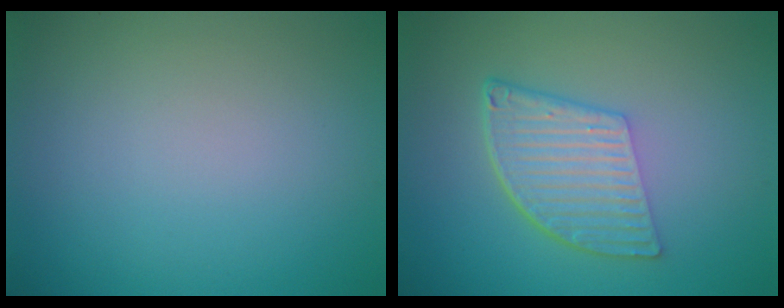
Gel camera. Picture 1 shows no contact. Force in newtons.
{"total": 5.9, "press": 3.9, "slide": 4.4}